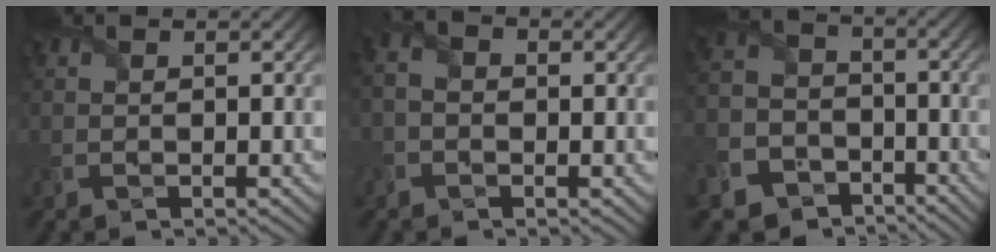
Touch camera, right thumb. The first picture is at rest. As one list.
[{"total": 2.4, "force": [-0.8, 1.7, 1.4], "torque": [-0.033, 0.005, -0.017]}, {"total": 10.8, "force": [-6.8, 7.8, 3.2], "torque": [-0.099, -0.037, -0.125]}]